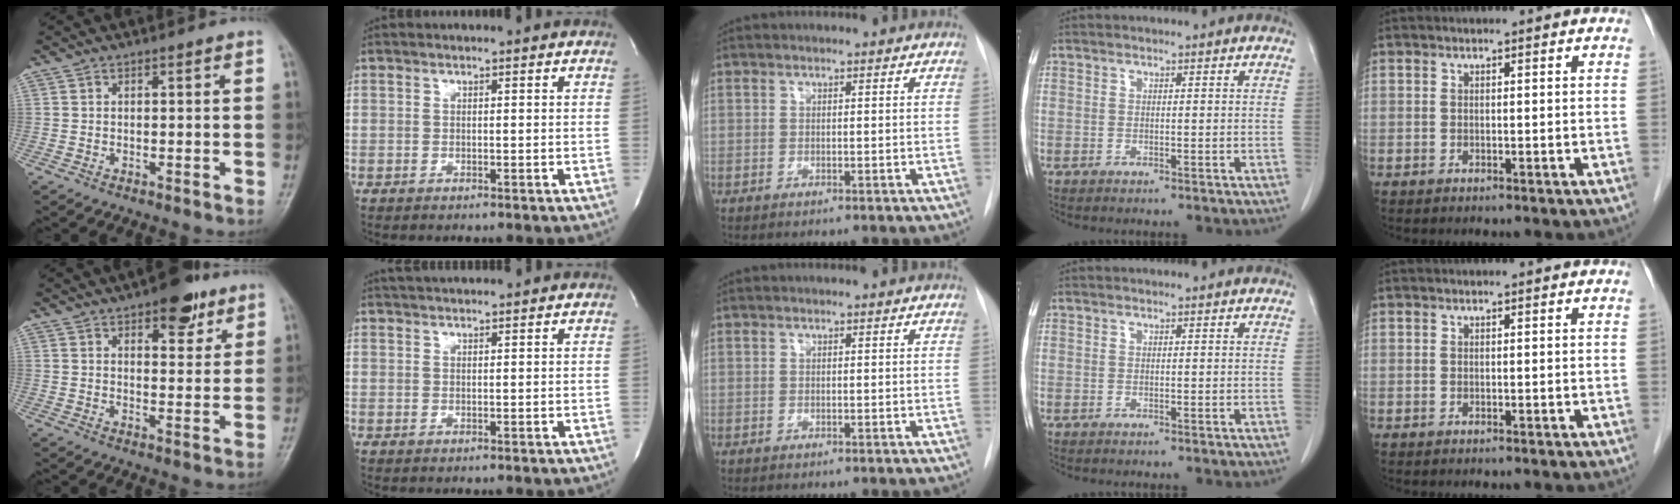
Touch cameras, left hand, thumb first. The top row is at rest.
{"thumb": {"total": 8.8, "force": [5.5, 3.9, 5.6], "torque": [-0.044, -0.026, 0.074]}, "index": {"total": 4.6, "force": [4.3, 0.0, 1.8], "torque": [-0.027, 0.032, 0.067]}}